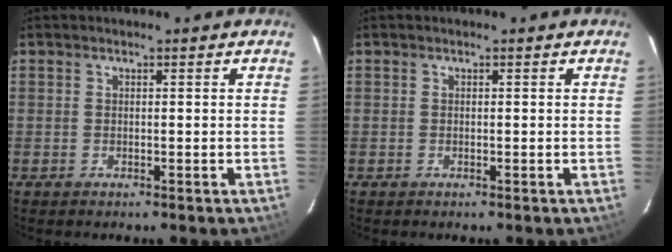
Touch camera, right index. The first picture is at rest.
{"total": 0.0}